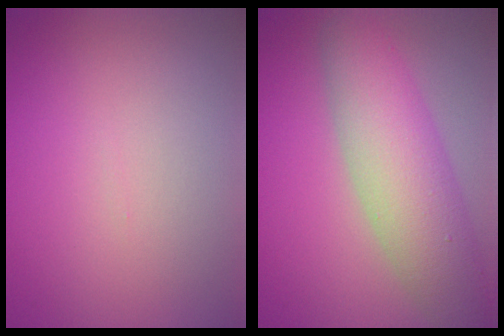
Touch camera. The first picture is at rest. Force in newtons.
{"total": 7.4, "press": 7.4, "slide": 0.3}